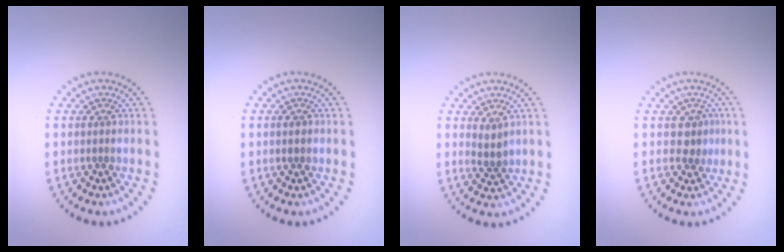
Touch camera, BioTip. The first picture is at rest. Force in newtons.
{"total": 1.1, "press": 1.1, "slide": 0.1}
{"total": 1.4, "press": 1.1, "slide": 0.8}
{"total": 1.8, "press": 1.4, "slide": 1.2}